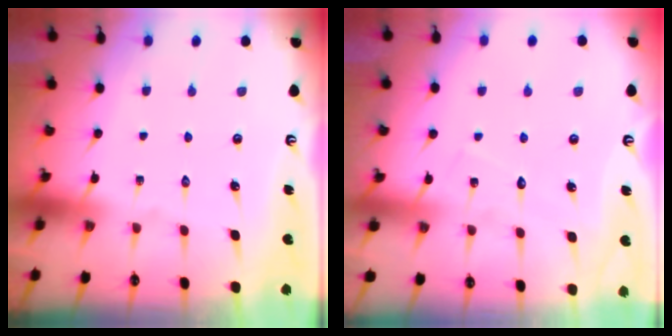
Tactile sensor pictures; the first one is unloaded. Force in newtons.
{"total": 5.6, "press": 5.6, "slide": 0.3}